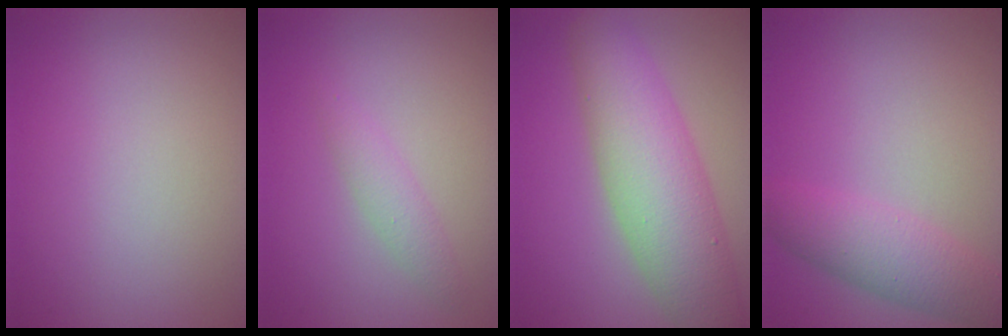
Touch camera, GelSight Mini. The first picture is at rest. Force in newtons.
{"total": 1.6, "press": 1.6, "slide": 0.0}
{"total": 7.8, "press": 7.8, "slide": 0.2}
{"total": 3.9, "press": 3.9, "slide": 0.1}